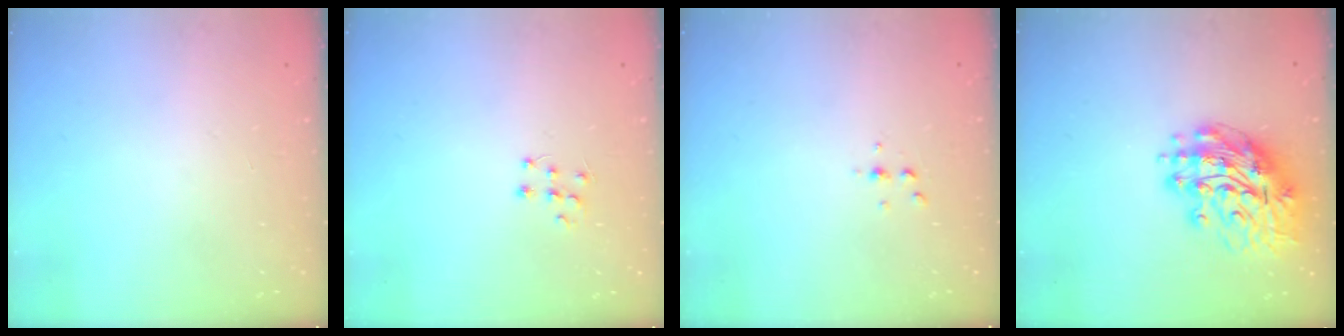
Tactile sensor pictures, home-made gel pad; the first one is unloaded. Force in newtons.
{"total": 6.2, "press": 6.2, "slide": 0.4}
{"total": 2.6, "press": 2.6, "slide": 0.3}
{"total": 14.3, "press": 14.2, "slide": 1.9}